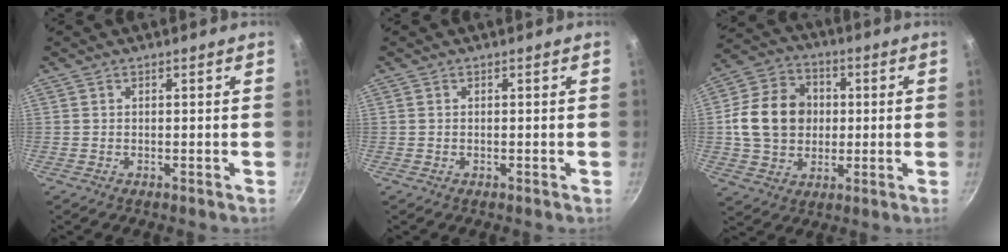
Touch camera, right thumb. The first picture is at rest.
{"total": 0.0}
{"total": 14.4, "force": [0.9, 11.9, 8.1], "torque": [-0.119, 0.017, 0.011]}